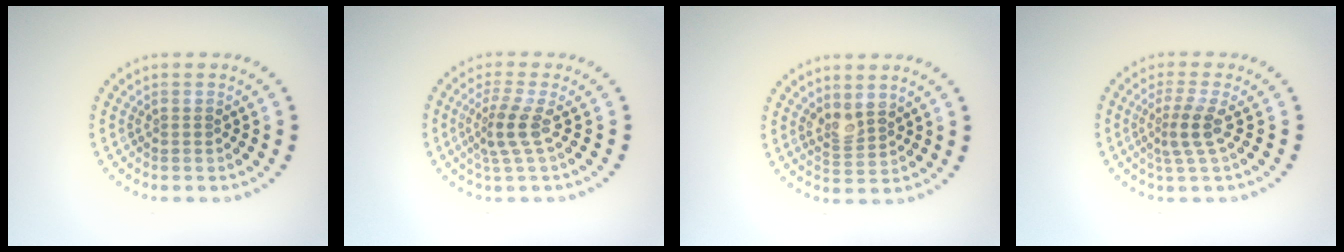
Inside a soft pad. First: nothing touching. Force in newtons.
{"total": 2.7, "press": 1.9, "slide": 1.9}
{"total": 2.0, "press": 1.7, "slide": 1.1}
{"total": 2.4, "press": 1.8, "slide": 1.6}